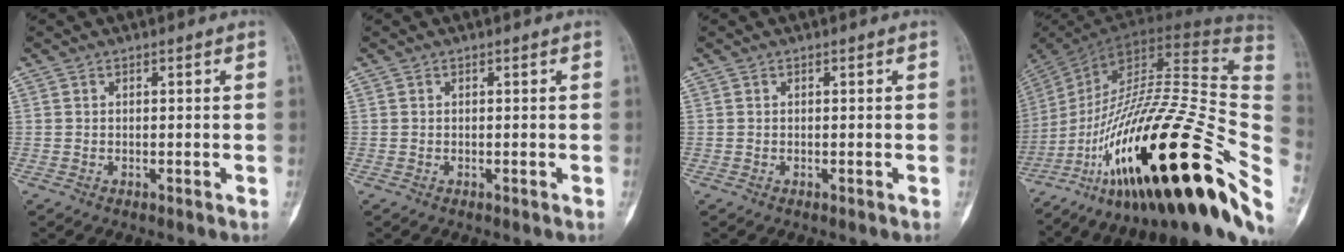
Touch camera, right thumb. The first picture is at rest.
{"total": 0.0}
{"total": 0.0}
{"total": 40.5, "force": [-15.0, 10.9, 36.0], "torque": [-0.511, 0.059, -0.243]}